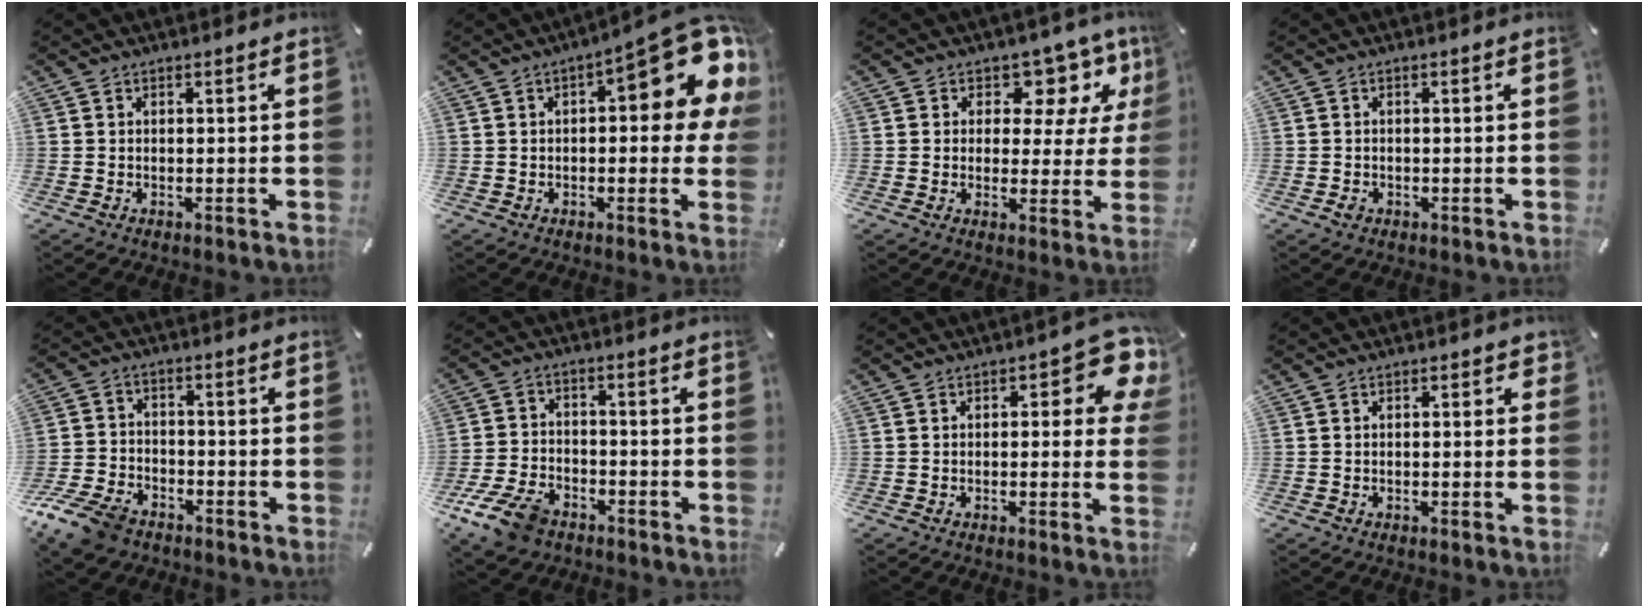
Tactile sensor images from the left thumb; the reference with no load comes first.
{"total": 18.4, "force": [7.0, 6.9, 15.6], "torque": [-0.184, -0.059, 0.107]}
{"total": 10.0, "force": [4.9, 6.8, 5.5], "torque": [-0.066, -0.032, 0.084]}
{"total": 1.2, "force": [-0.5, 1.0, 0.6], "torque": [-0.009, 0.003, -0.009]}
{"total": 9.6, "force": [-6.9, 5.4, 3.9], "torque": [-0.079, 0.036, -0.129]}
{"total": 9.9, "force": [-6.4, 5.7, 5.0], "torque": [-0.100, 0.034, -0.116]}
{"total": 8.7, "force": [3.2, 3.9, 7.1], "torque": [-0.082, -0.017, 0.049]}
{"total": 1.1, "force": [0.0, 0.7, 0.9], "torque": [-0.008, 0.002, -0.003]}